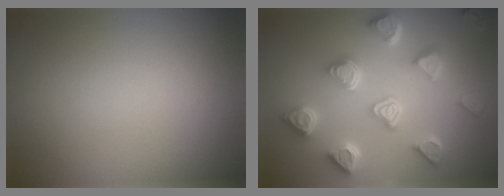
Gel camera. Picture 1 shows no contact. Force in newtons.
{"total": 7.1, "press": 5.8, "slide": 4.1}